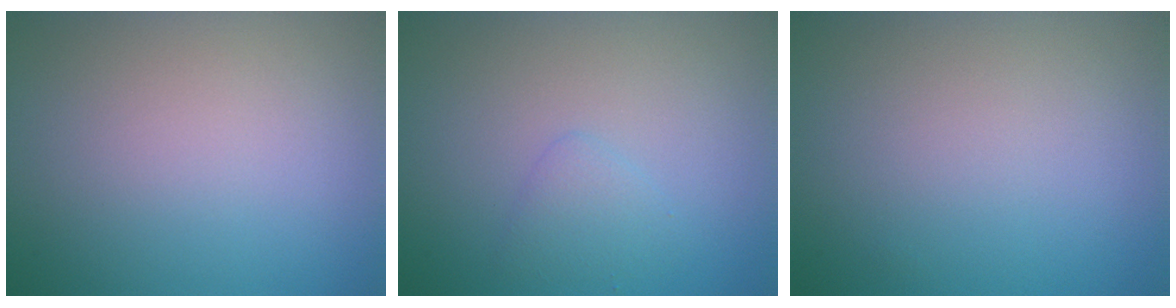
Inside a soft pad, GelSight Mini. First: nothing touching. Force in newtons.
{"total": 1.4, "press": 1.4, "slide": 0.0}
{"total": 0.0}